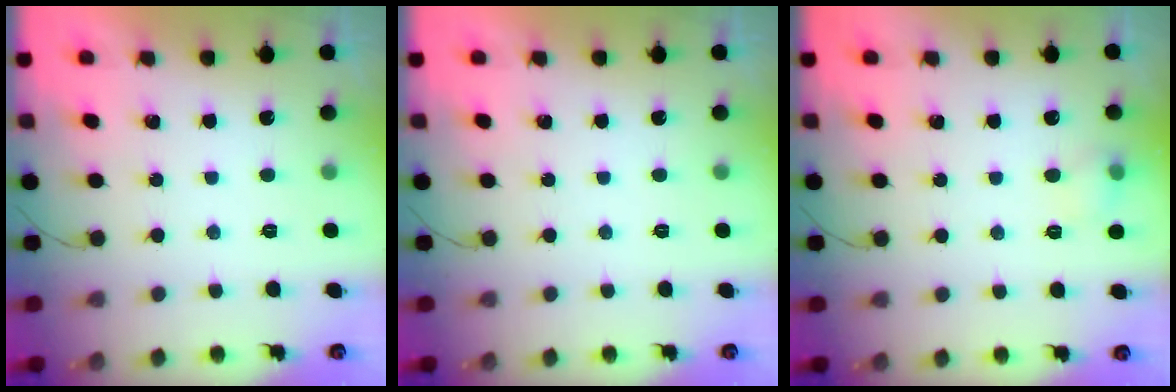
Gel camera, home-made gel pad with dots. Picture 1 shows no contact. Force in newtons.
{"total": 0.0}
{"total": 5.5, "press": 5.3, "slide": 1.4}